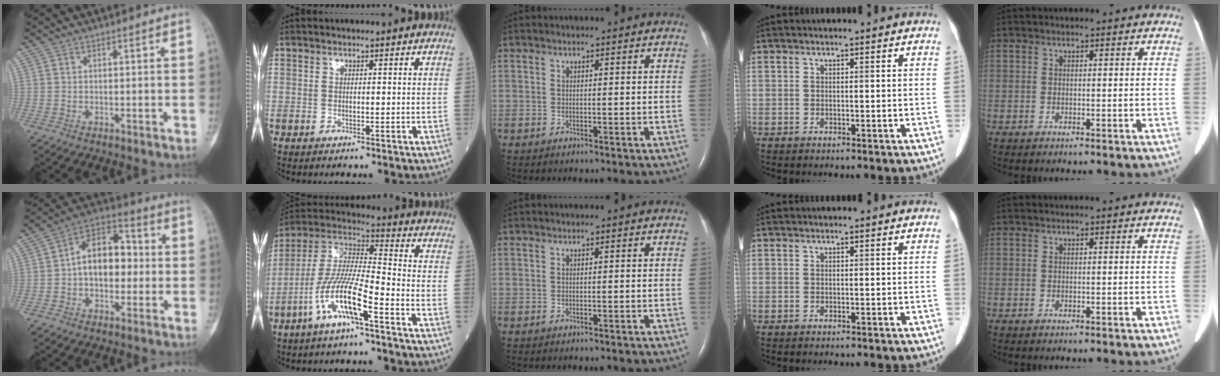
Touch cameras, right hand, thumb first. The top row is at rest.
{"thumb": {"total": 12.5, "force": [-0.2, 8.2, 9.4], "torque": [-0.115, 0.037, -0.016]}, "index": {"total": 11.8, "force": [-5.6, 1.3, 10.4], "torque": [-0.215, 0.001, -0.113]}}